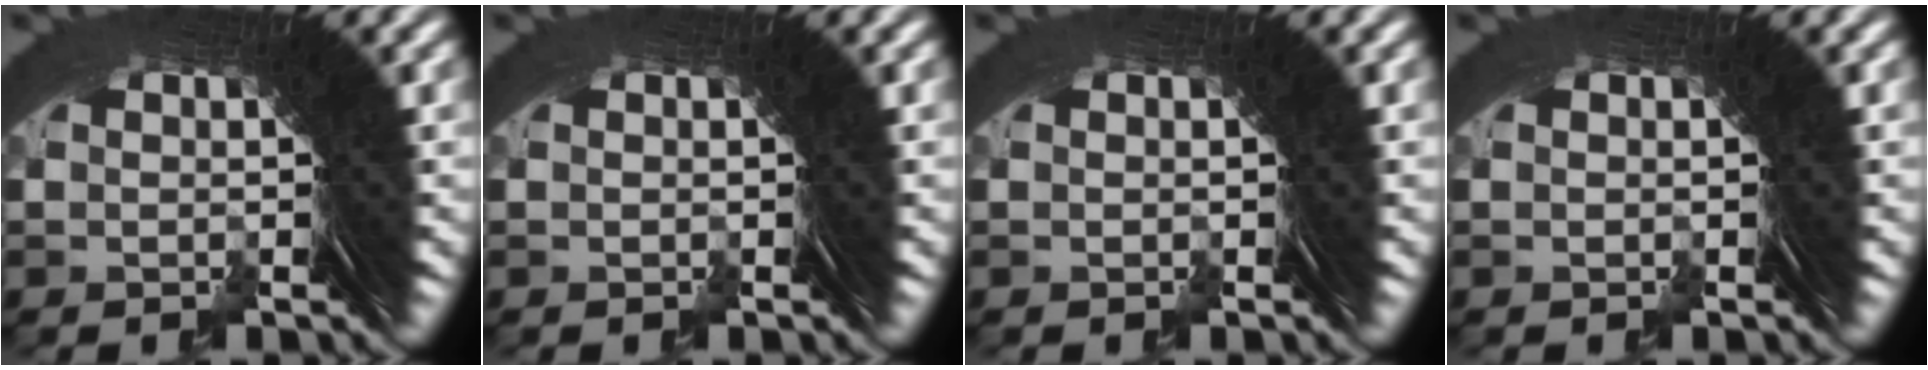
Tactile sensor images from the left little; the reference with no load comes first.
{"total": 0.0}
{"total": 0.0}
{"total": 0.0}